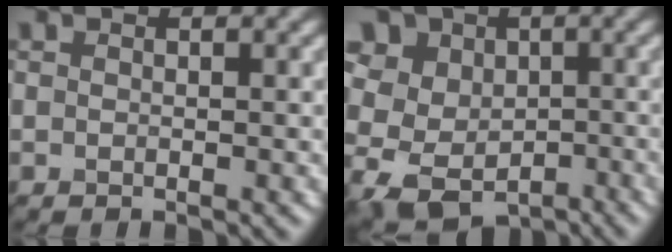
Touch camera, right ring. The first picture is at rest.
{"total": 9.0, "force": [2.6, 7.5, 4.2], "torque": [-0.080, 0.019, 0.019]}